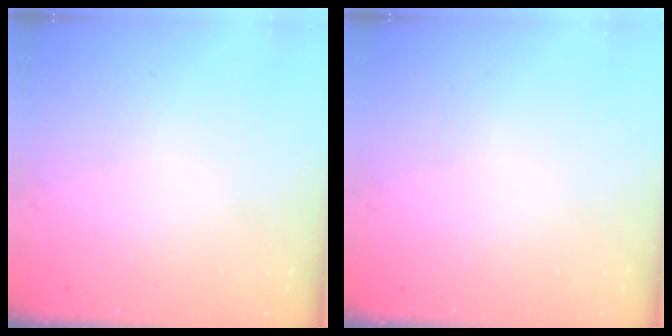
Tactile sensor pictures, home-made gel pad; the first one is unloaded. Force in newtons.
{"total": 0.0}